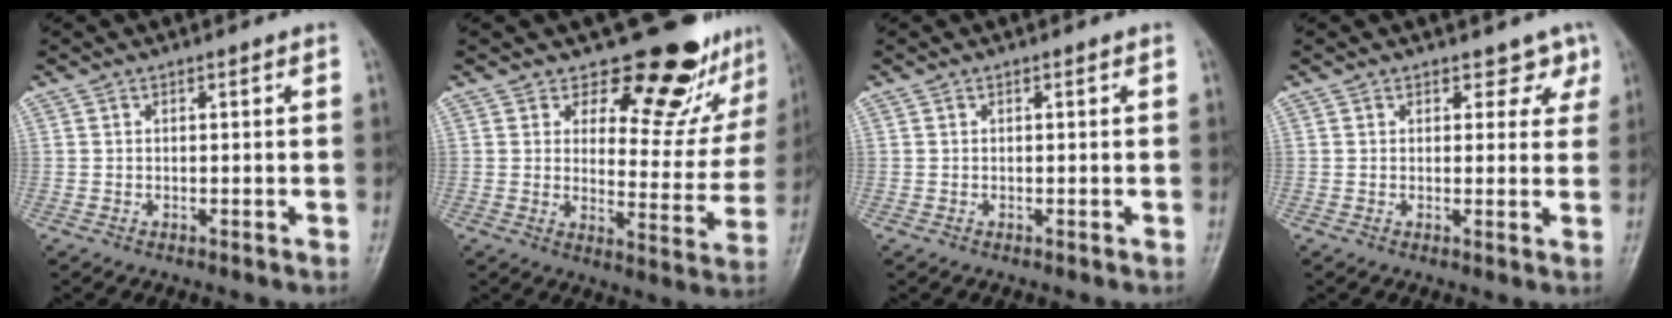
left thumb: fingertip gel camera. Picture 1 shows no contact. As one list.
[{"total": 16.0, "force": [13.1, 6.8, 6.1], "torque": [-0.019, -0.110, 0.157]}, {"total": 0.0}, {"total": 3.3, "force": [2.2, 2.2, 0.8], "torque": [0.025, -0.011, 0.021]}]